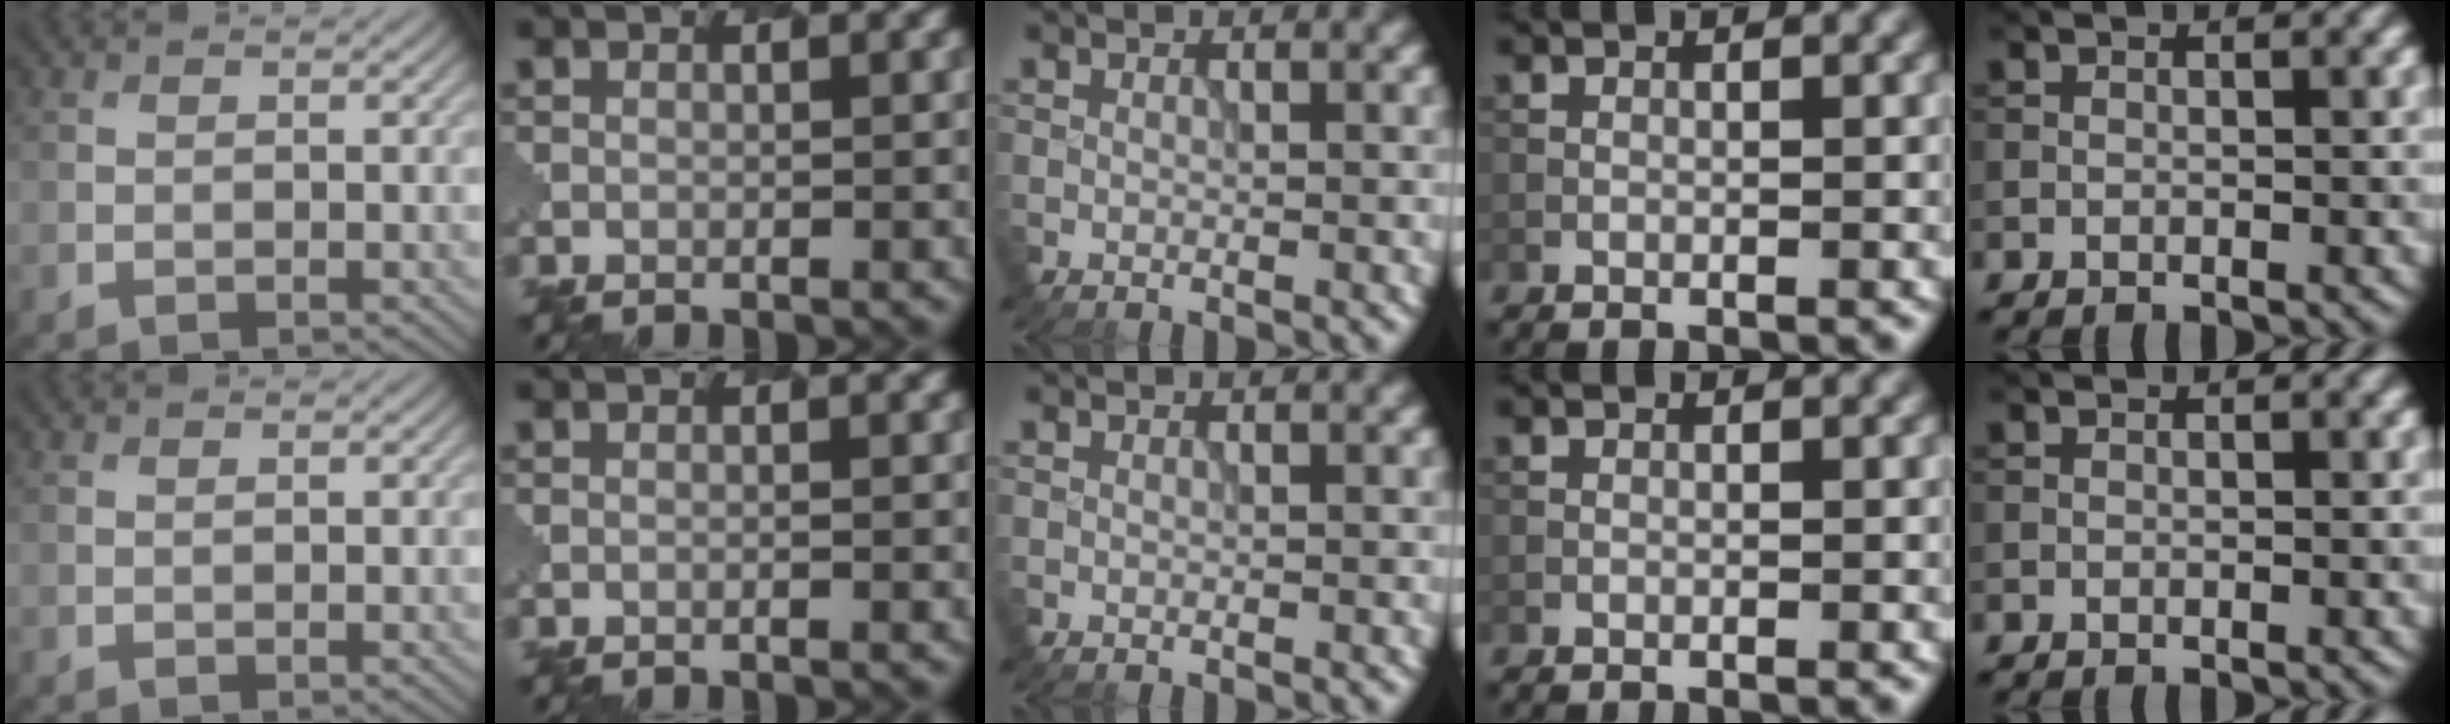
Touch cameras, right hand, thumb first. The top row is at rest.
{}